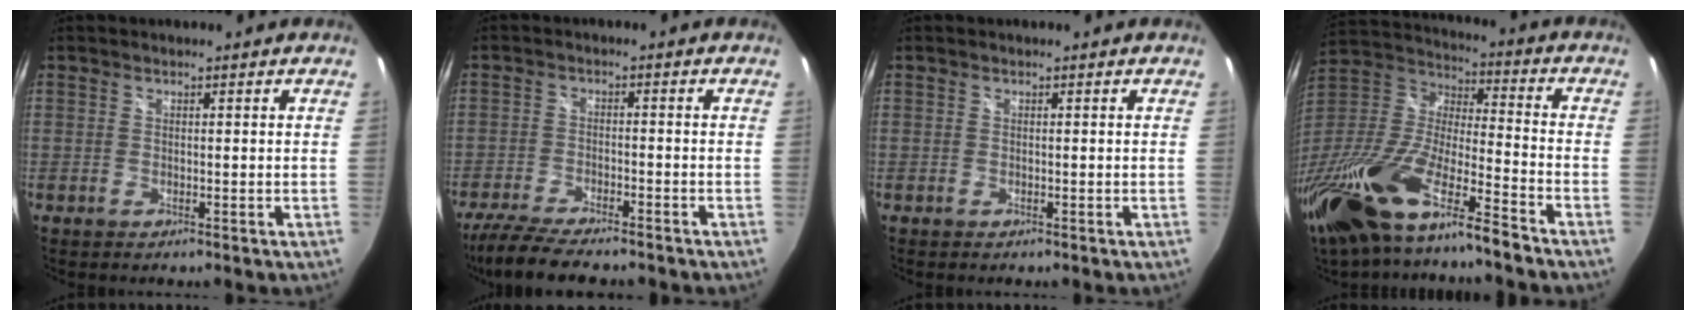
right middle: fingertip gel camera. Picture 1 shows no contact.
{"total": 11.5, "force": [-9.8, 1.9, 5.8], "torque": [-0.135, -0.030, -0.167]}
{"total": 0.0}
{"total": 24.9, "force": [-17.1, 5.1, 17.4], "torque": [-0.354, -0.044, -0.318]}